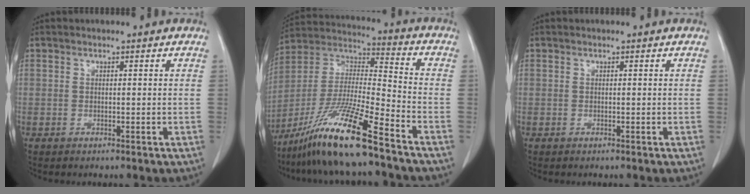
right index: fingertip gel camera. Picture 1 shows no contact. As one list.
[{"total": 16.3, "force": [-11.4, -0.2, 11.6], "torque": [-0.238, -0.023, -0.214]}, {"total": 0.0}]